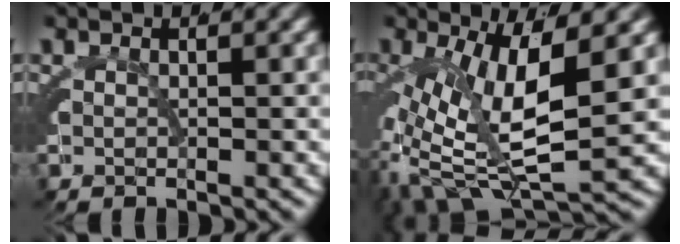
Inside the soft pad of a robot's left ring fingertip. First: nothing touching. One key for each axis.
{"total": 8.0, "fx": -2.2, "fy": 3.5, "fz": 6.9, "tx": -0.125, "ty": -0.031, "tz": -0.017}